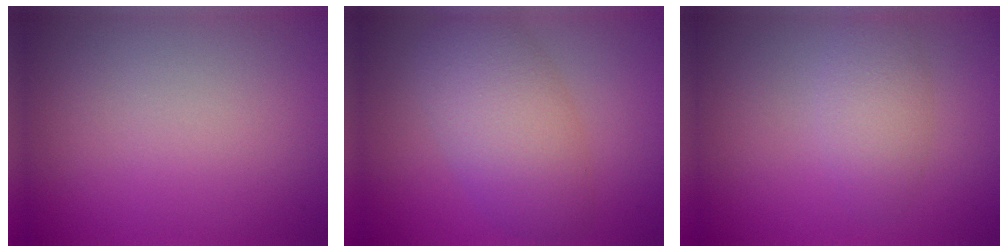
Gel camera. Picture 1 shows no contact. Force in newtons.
{"total": 5.9, "press": 5.9, "slide": 0.2}
{"total": 2.6, "press": 2.6, "slide": 0.0}